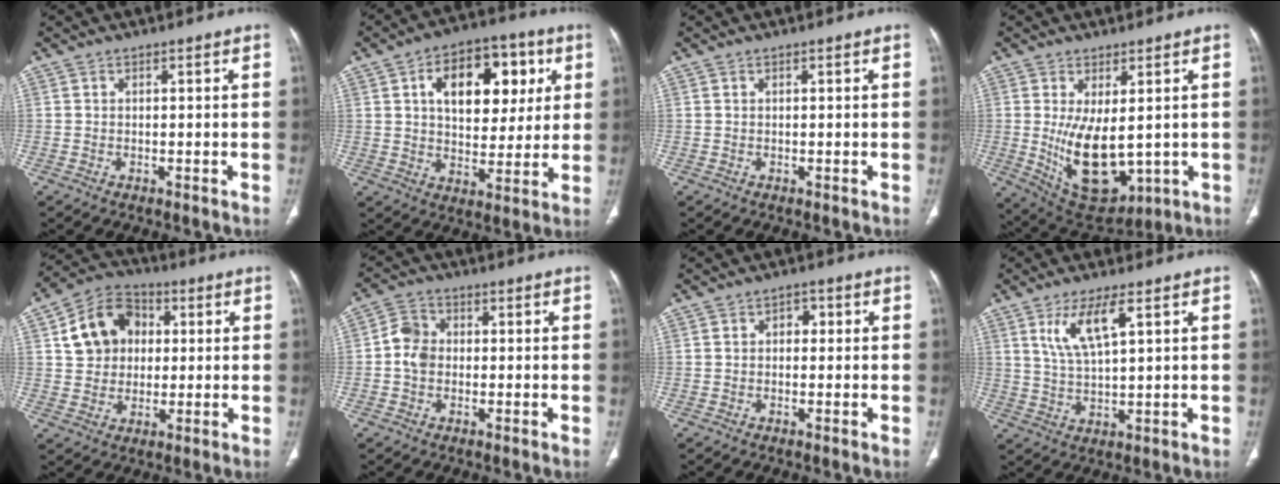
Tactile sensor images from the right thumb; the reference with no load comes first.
{"total": 17.5, "force": [5.4, 10.6, 12.9], "torque": [-0.141, 0.002, 0.082]}
{"total": 0.0}
{"total": 12.9, "force": [-0.4, 6.4, 11.2], "torque": [-0.178, -0.023, 0.025]}
{"total": 12.5, "force": [2.7, 10.3, 6.6], "torque": [-0.086, 0.012, 0.041]}
{"total": 5.2, "force": [-0.4, 4.2, 3.0], "torque": [-0.048, 0.012, -0.017]}
{"total": 2.3, "force": [0.2, 1.7, 1.5], "torque": [-0.011, 0.011, 0.000]}
{"total": 7.7, "force": [3.4, 2.0, 6.6], "torque": [-0.135, -0.015, 0.076]}